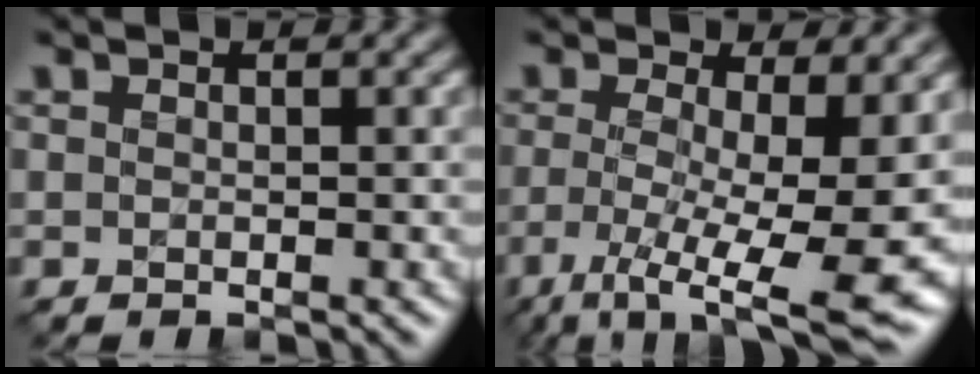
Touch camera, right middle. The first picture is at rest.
{"total": 11.2, "force": [-2.4, 3.7, 10.3], "torque": [-0.172, -0.015, -0.032]}